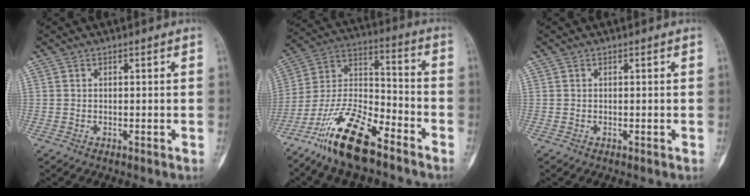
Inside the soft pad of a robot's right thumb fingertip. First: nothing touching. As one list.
[{"total": 17.0, "force": [-11.9, 5.5, 10.9], "torque": [-0.200, 0.074, -0.222]}, {"total": 0.0}]